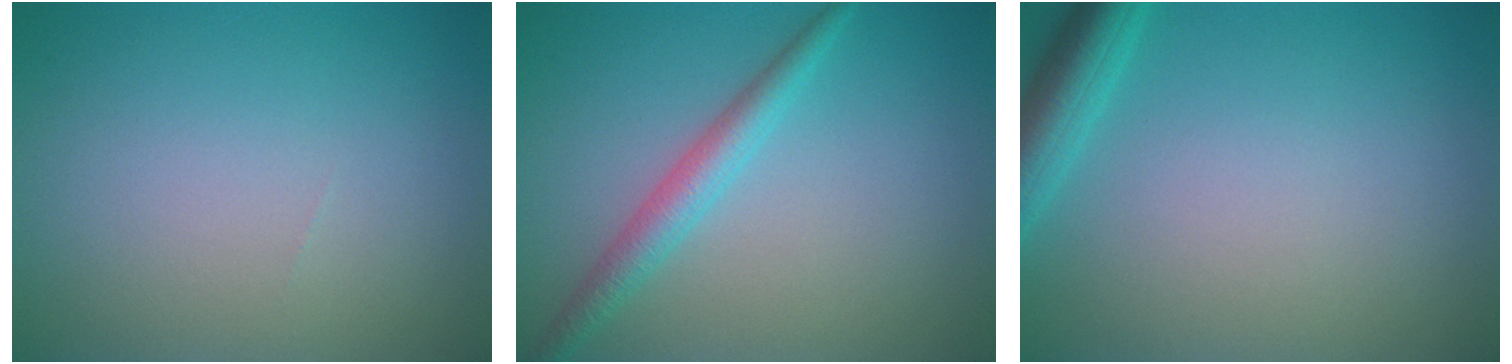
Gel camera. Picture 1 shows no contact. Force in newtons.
{"total": 2.8, "press": 2.8, "slide": 0.1}
{"total": 3.5, "press": 3.5, "slide": 0.2}